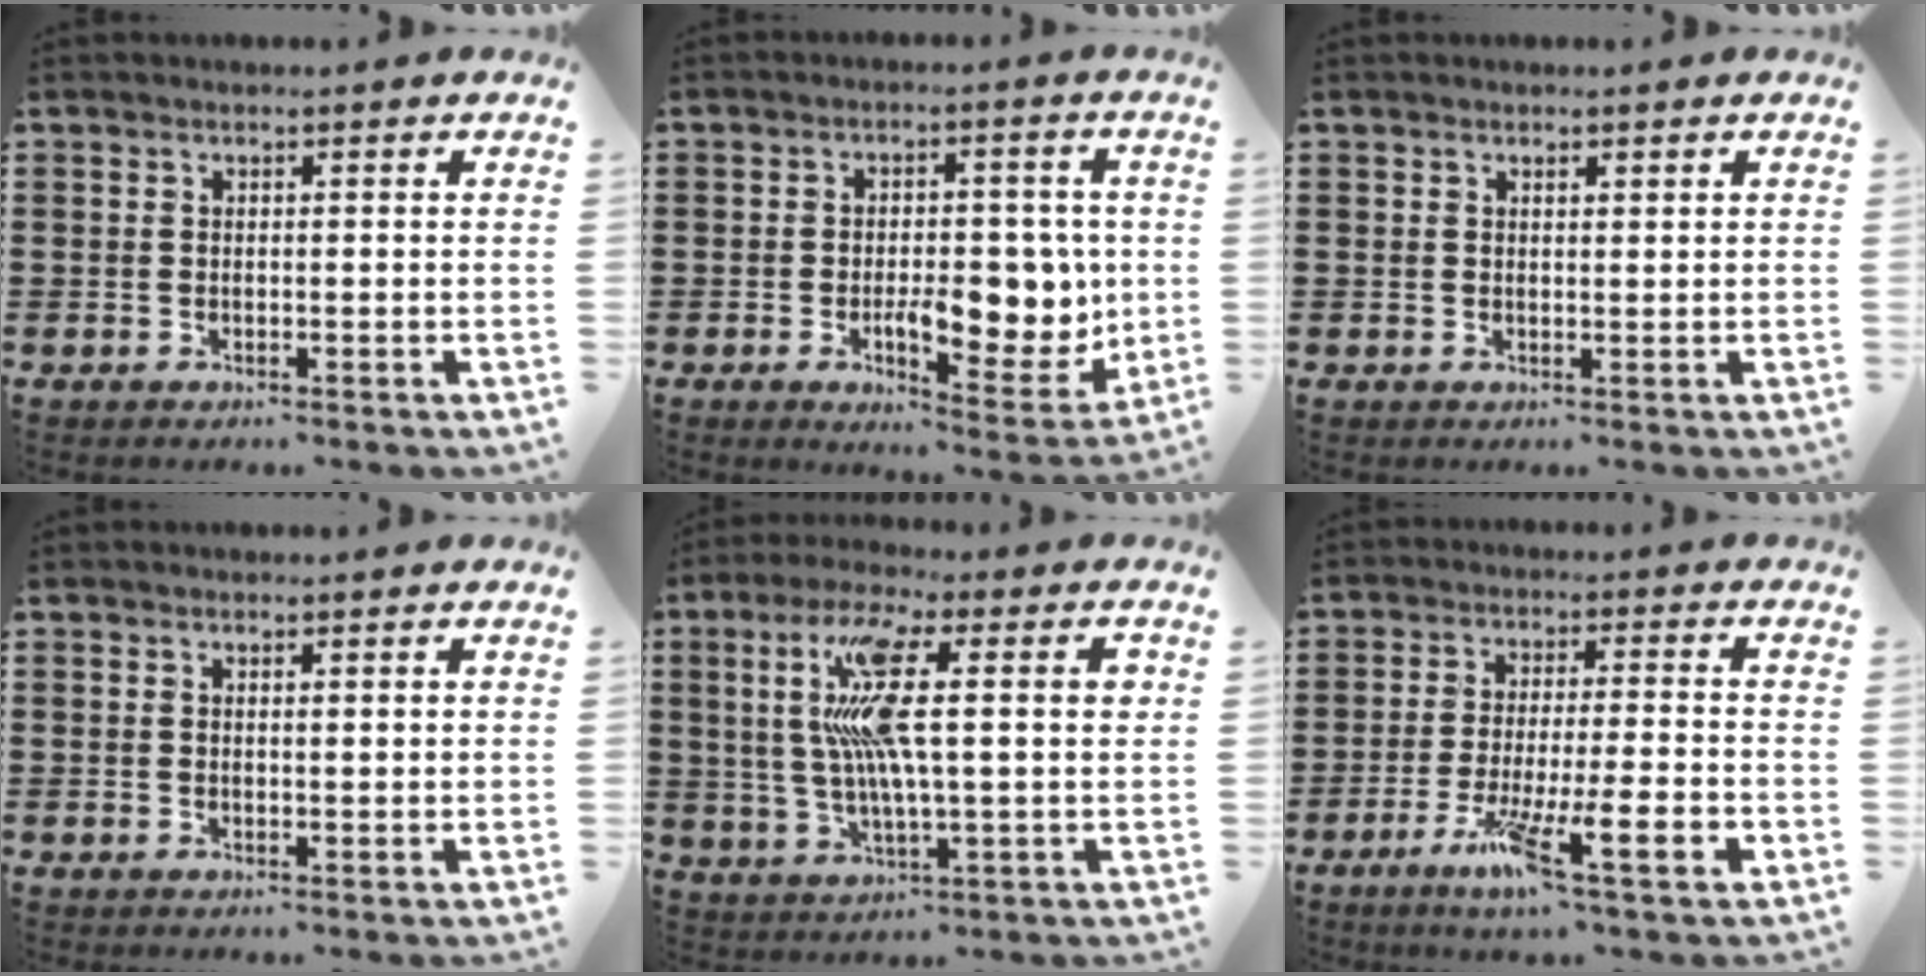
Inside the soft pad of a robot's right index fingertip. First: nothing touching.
{"total": 9.7, "force": [-1.0, 5.1, 8.2], "torque": [-0.105, -0.008, -0.016]}
{"total": 0.8, "force": [0.6, 0.4, 0.3], "torque": [-0.007, 0.001, 0.012]}
{"total": 0.6, "force": [0.4, 0.1, 0.5], "torque": [-0.011, 0.000, 0.007]}
{"total": 12.6, "force": [2.5, 2.7, 12.1], "torque": [-0.248, 0.004, 0.034]}
{"total": 9.8, "force": [-4.5, 0.6, 8.7], "torque": [-0.166, -0.010, -0.081]}